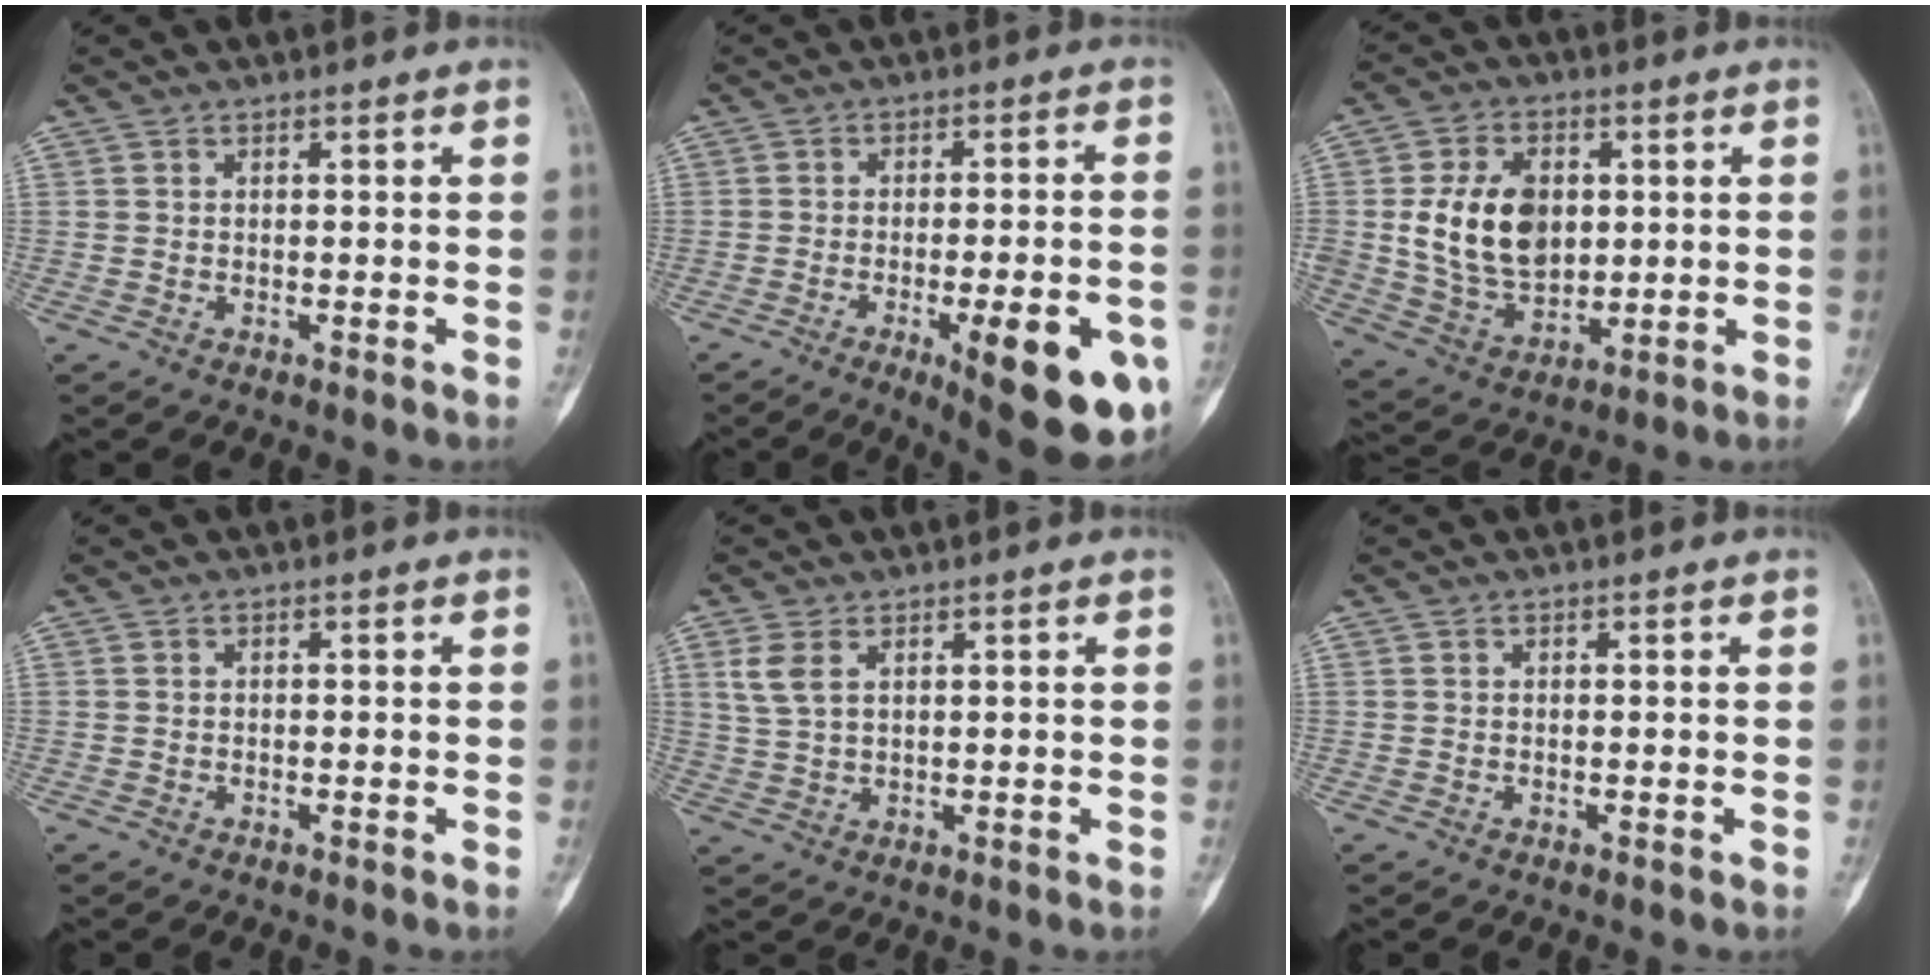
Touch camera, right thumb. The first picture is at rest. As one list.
[{"total": 17.5, "force": [-6.8, 4.8, 15.4], "torque": [-0.153, 0.010, -0.078]}, {"total": 14.8, "force": [1.9, 10.3, 10.4], "torque": [-0.155, -0.008, 0.047]}, {"total": 0.0}, {"total": 4.0, "force": [1.8, 2.0, 2.9], "torque": [-0.070, 0.002, 0.045]}, {"total": 0.0}]